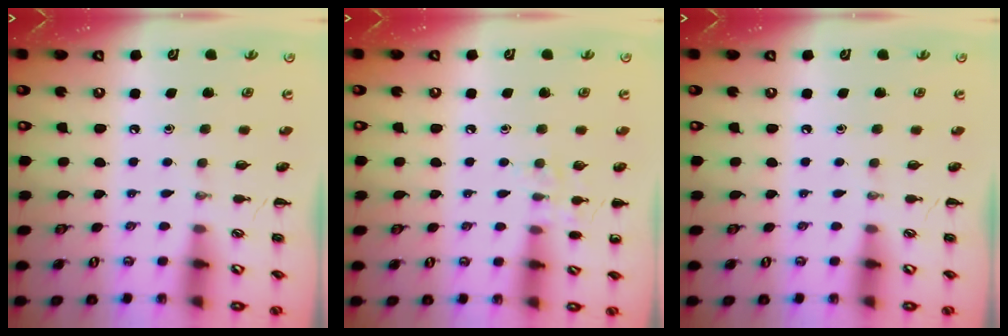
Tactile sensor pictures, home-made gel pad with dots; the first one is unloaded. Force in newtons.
{"total": 6.6, "press": 6.4, "slide": 1.3}
{"total": 0.0}